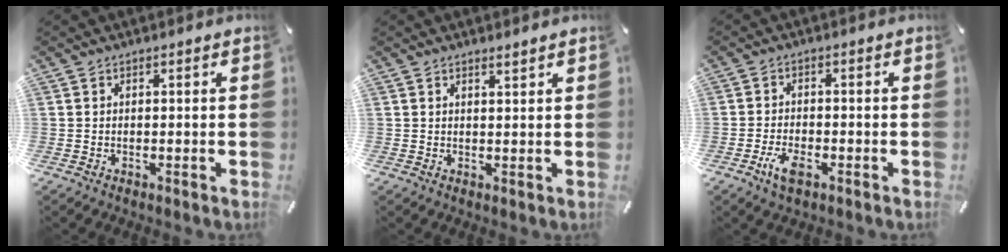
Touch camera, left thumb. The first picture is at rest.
{"total": 1.4, "force": [1.3, 0.1, 0.6], "torque": [-0.012, -0.003, 0.024]}
{"total": 4.4, "force": [-2.4, 2.1, 3.0], "torque": [-0.075, 0.001, -0.048]}